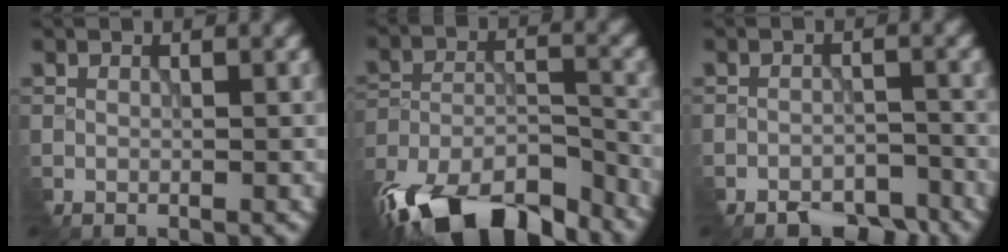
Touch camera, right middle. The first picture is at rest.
{"total": 13.2, "force": [-11.0, 4.3, 6.0], "torque": [-0.134, -0.020, -0.185]}
{"total": 4.1, "force": [-3.7, 1.3, 0.8], "torque": [-0.014, -0.005, -0.056]}